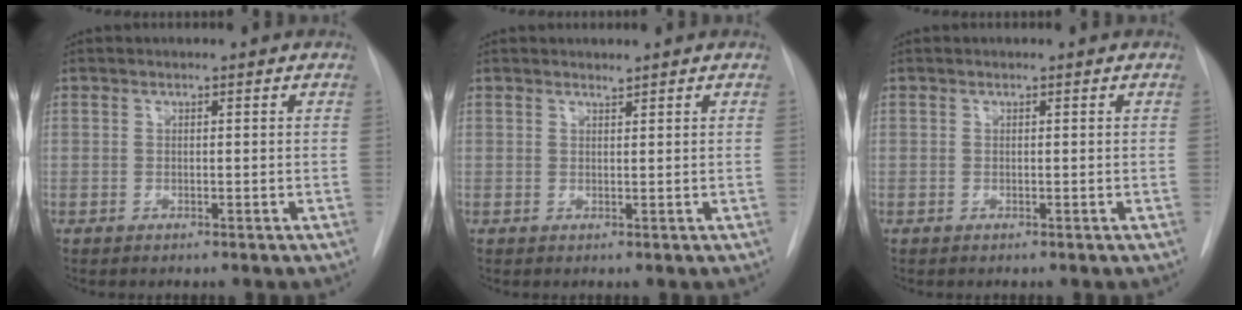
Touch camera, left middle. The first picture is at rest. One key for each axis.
{"total": 0.7, "fx": 0.7, "fy": -0.1, "fz": 0.1, "tx": -0.010, "ty": 0.000, "tz": 0.014}
{"total": 0.0}